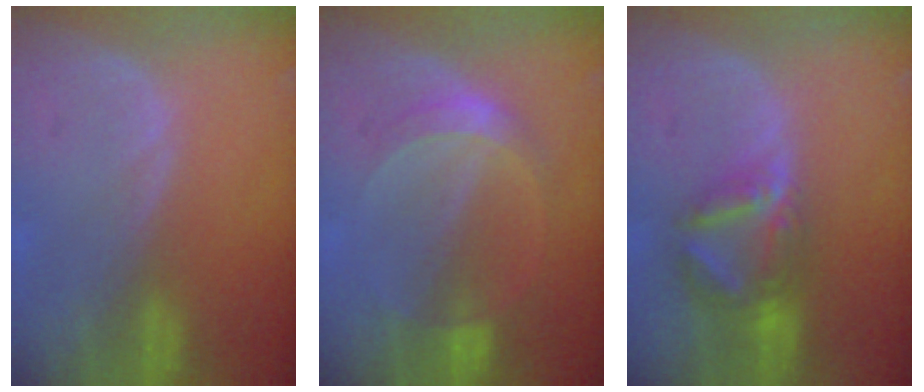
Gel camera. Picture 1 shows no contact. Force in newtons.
{"total": 5.2, "press": 4.8, "slide": 2.0}
{"total": 7.0, "press": 6.6, "slide": 2.3}